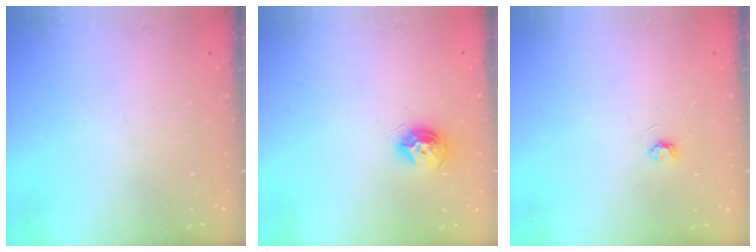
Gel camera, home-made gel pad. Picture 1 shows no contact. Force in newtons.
{"total": 8.9, "press": 8.9, "slide": 0.5}
{"total": 2.6, "press": 2.6, "slide": 0.3}